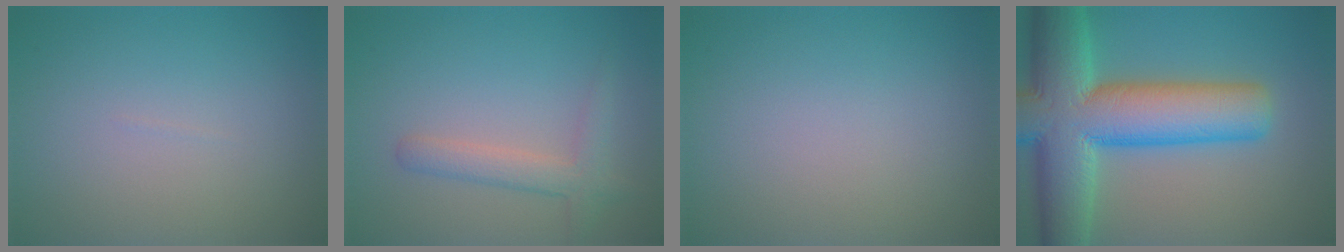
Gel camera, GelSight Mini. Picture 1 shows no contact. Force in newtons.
{"total": 2.6, "press": 2.6, "slide": 0.2}
{"total": 0.0}
{"total": 13.8, "press": 13.8, "slide": 0.8}